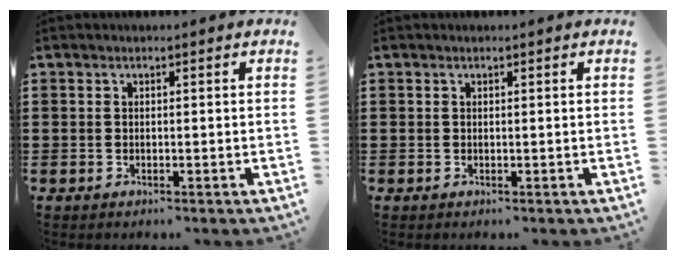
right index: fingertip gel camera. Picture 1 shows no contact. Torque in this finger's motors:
{"motor_torque": [-0.02, 0.01, 0.00, 0.00]}